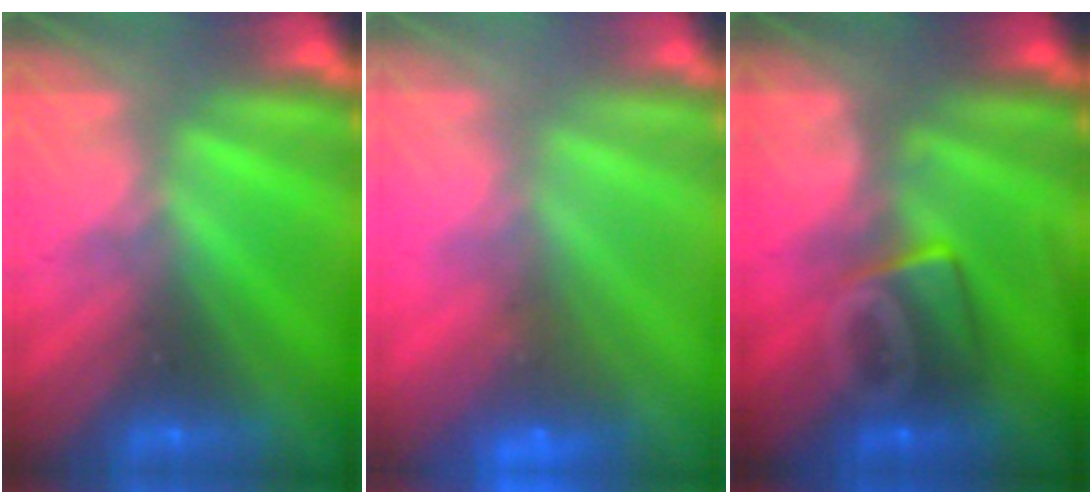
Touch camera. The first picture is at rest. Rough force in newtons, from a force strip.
{"total": 5.5}
{"total": 9.1}